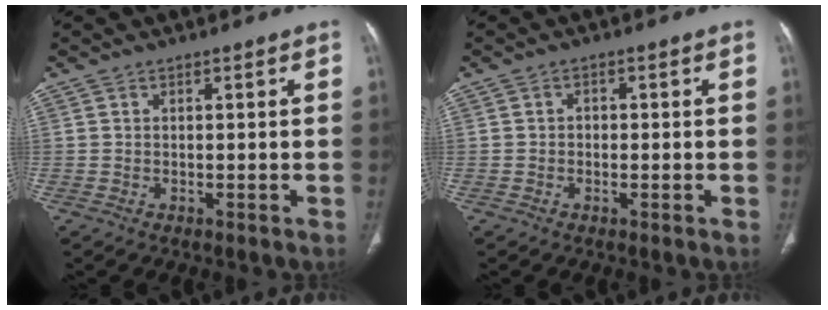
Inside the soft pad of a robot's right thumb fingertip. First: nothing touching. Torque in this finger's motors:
{"motor_torque": [-0.07, 0.05, -0.04, 0.14, 0.03]}